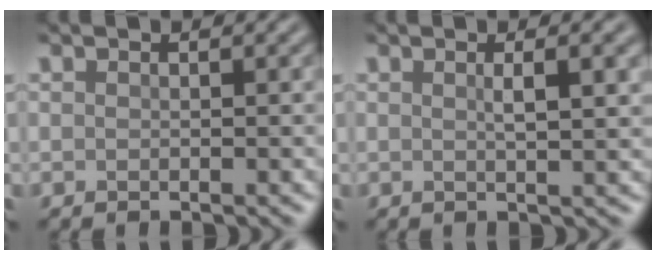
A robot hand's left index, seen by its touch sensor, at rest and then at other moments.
{"total": 3.3, "force": [0.8, 0.9, 3.1], "torque": [-0.037, 0.005, 0.010]}